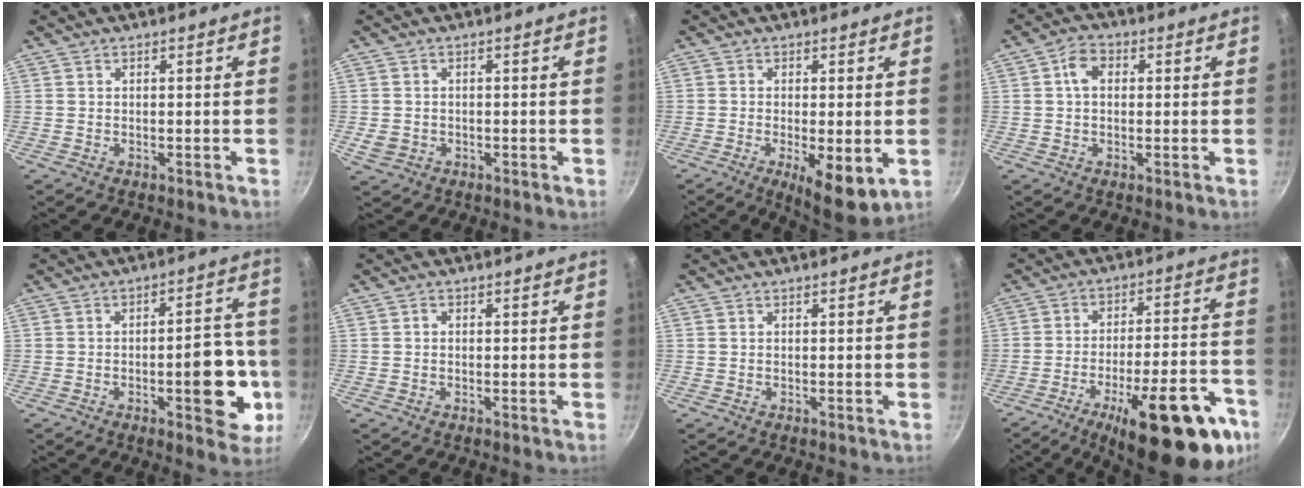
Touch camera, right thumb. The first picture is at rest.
{"total": 3.1, "force": [-0.7, 2.6, 1.5], "torque": [-0.027, 0.003, -0.005]}
{"total": 8.7, "force": [-2.3, 2.6, 8.0], "torque": [-0.119, -0.009, -0.026]}
{"total": 4.3, "force": [0.7, 3.2, 2.9], "torque": [-0.041, 0.010, 0.002]}
{"total": 13.8, "force": [-3.6, 6.0, 11.9], "torque": [-0.103, 0.025, -0.046]}
{"total": 0.5, "force": [-0.1, 0.4, 0.3], "torque": [-0.003, 0.004, -0.003]}
{"total": 0.0}
{"total": 25.5, "force": [-13.3, 8.6, 20.0], "torque": [-0.232, 0.054, -0.188]}